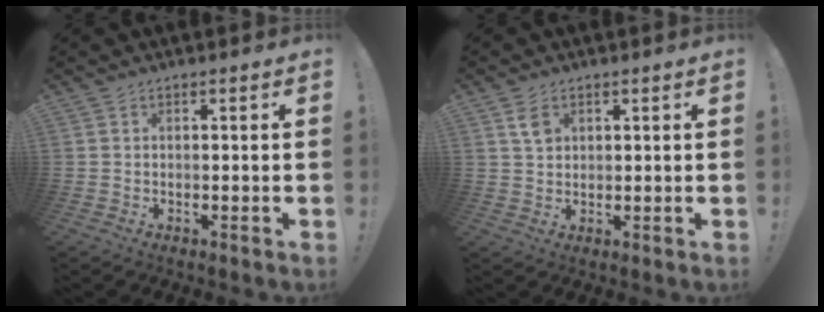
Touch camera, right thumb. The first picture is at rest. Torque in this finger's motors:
{"motor_torque": [-0.01, 0.02, 0.19, 0.11, 0.00]}